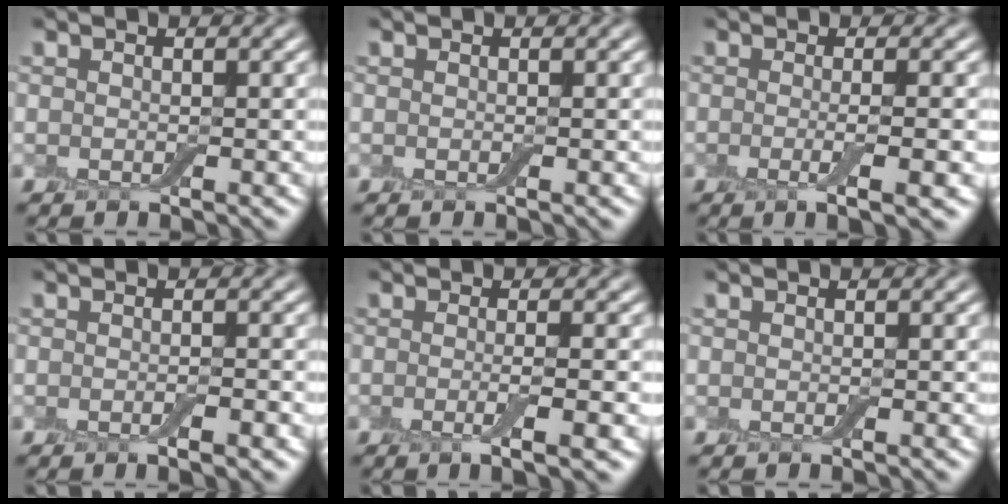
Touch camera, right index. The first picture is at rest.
{"total": 0.0}
{"total": 3.4, "force": [-0.5, 0.8, 3.2], "torque": [-0.045, -0.008, -0.010]}
{"total": 1.6, "force": [-0.6, 0.2, 1.5], "torque": [-0.019, -0.002, -0.009]}
{"total": 3.4, "force": [-0.6, 0.8, 3.2], "torque": [-0.045, -0.007, -0.012]}
{"total": 0.0}